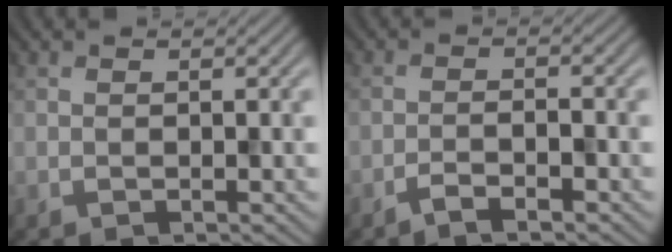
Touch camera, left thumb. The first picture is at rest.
{"total": 2.1, "force": [-1.6, 0.2, 1.3], "torque": [-0.026, 0.006, -0.037]}